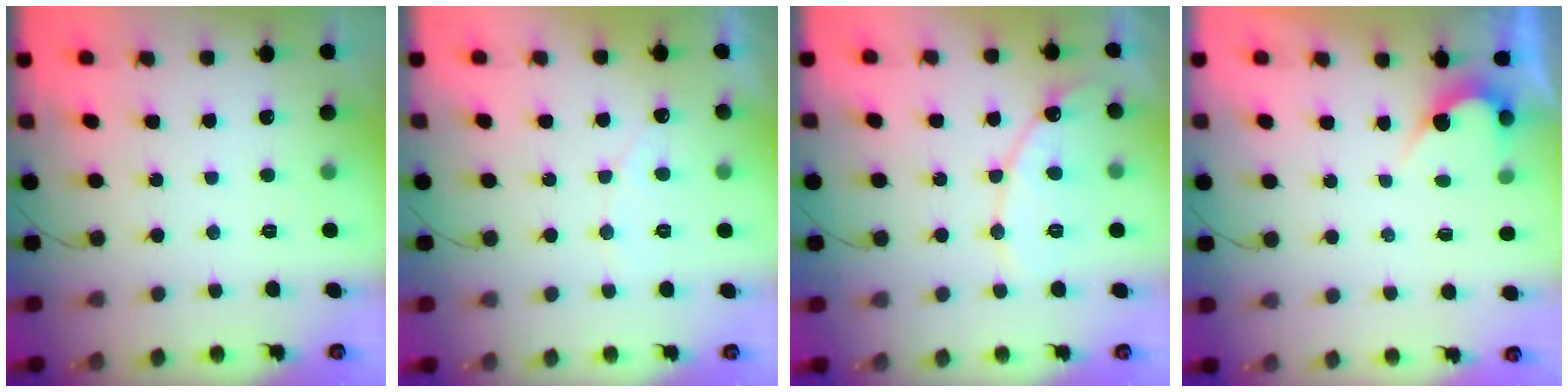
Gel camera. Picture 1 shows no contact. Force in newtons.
{"total": 3.8, "press": 3.8, "slide": 0.1}
{"total": 11.8, "press": 11.7, "slide": 1.1}
{"total": 4.1, "press": 4.1, "slide": 0.1}